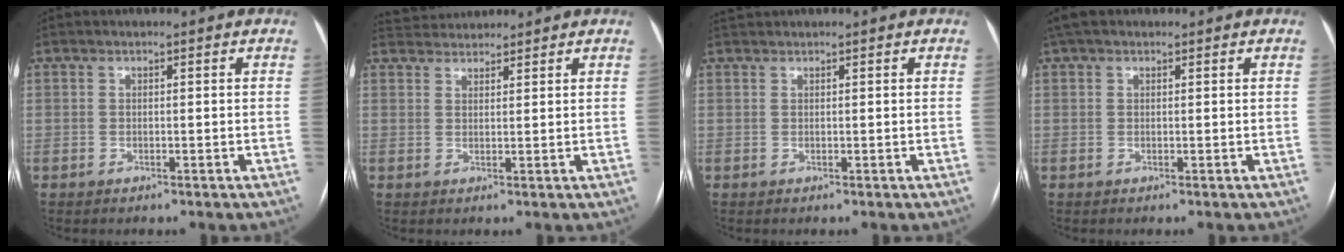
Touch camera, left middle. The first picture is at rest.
{"total": 4.1, "force": [4.1, 0.7, 0.2], "torque": [-0.007, 0.030, 0.074]}
{"total": 0.8, "force": [0.8, -0.2, -0.1], "torque": [-0.003, 0.012, 0.021]}
{"total": 3.1, "force": [2.3, 1.5, 1.5], "torque": [-0.032, 0.033, 0.042]}